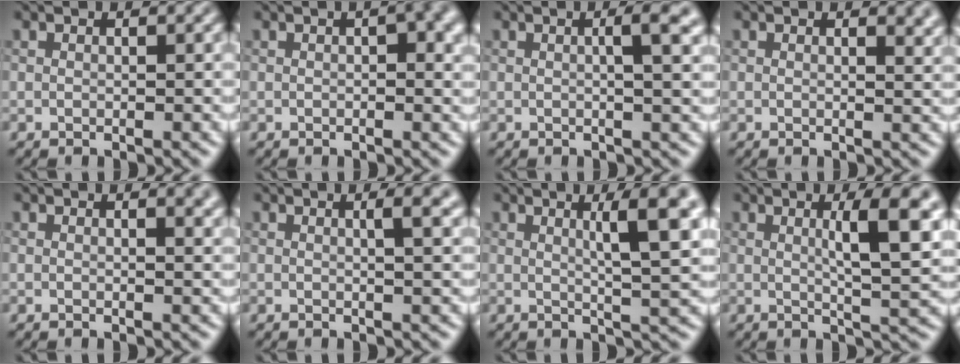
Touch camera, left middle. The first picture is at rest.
{"total": 2.8, "force": [0.6, 1.0, 2.5], "torque": [-0.027, 0.005, 0.005]}
{"total": 3.6, "force": [0.7, 1.0, 3.4], "torque": [-0.038, 0.009, 0.005]}
{"total": 1.8, "force": [1.1, 0.7, 1.3], "torque": [-0.009, -0.002, 0.018]}
{"total": 1.6, "force": [0.8, 0.6, 1.2], "torque": [-0.009, 0.001, 0.011]}
{"total": 2.9, "force": [0.9, 0.9, 2.6], "torque": [-0.022, 0.007, 0.007]}
{"total": 5.9, "force": [1.8, 1.0, 5.6], "torque": [-0.072, 0.004, 0.028]}
{"total": 6.8, "force": [1.6, 1.5, 6.4], "torque": [-0.085, 0.002, 0.026]}